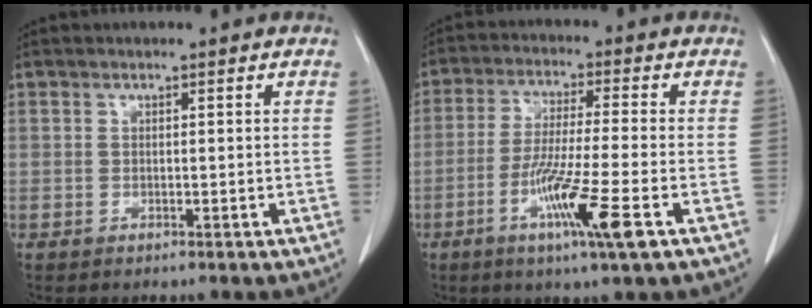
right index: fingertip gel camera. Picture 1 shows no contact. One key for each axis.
{"total": 11.0, "fx": -4.7, "fy": -0.6, "fz": 9.9, "tx": -0.186, "ty": -0.025, "tz": -0.088}